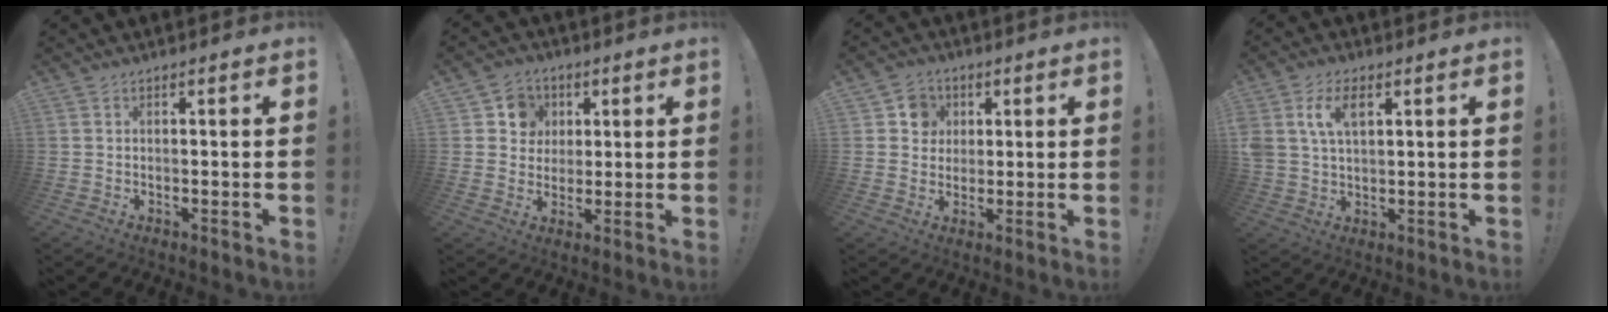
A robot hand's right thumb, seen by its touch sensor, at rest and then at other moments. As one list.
[{"total": 8.0, "force": [2.2, 7.5, 1.8], "torque": [-0.020, -0.010, 0.044]}, {"total": 6.7, "force": [1.8, 6.3, 1.5], "torque": [-0.016, -0.005, 0.035]}, {"total": 8.6, "force": [3.3, 5.1, 6.0], "torque": [-0.120, 0.001, 0.060]}]